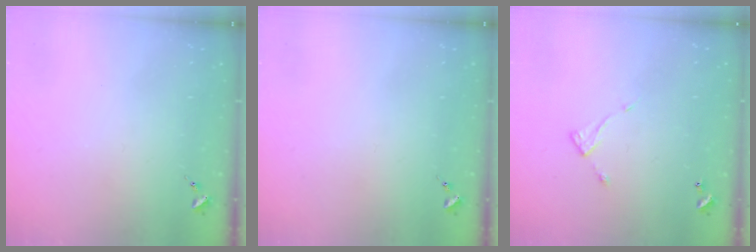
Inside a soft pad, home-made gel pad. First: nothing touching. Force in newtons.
{"total": 0.0}
{"total": 5.5, "press": 5.5, "slide": 0.2}